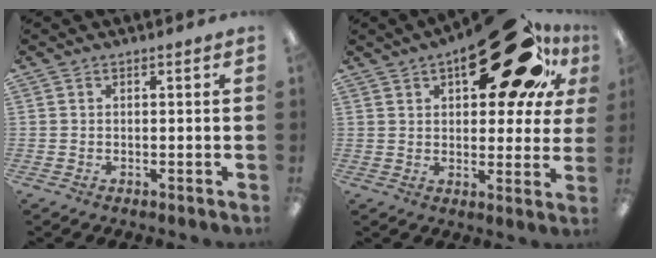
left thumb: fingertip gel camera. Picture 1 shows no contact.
{"total": 25.8, "force": [13.2, 11.9, 18.6], "torque": [-0.237, -0.063, 0.208]}